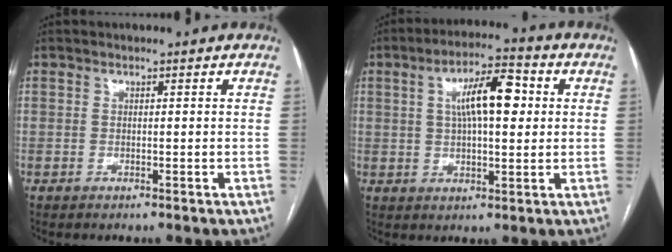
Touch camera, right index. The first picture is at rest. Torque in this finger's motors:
{"motor_torque": [0.73, -0.25, 0.34, 0.16]}